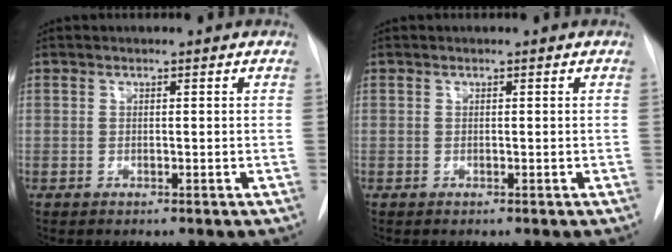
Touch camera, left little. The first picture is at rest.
{"total": 0.0}